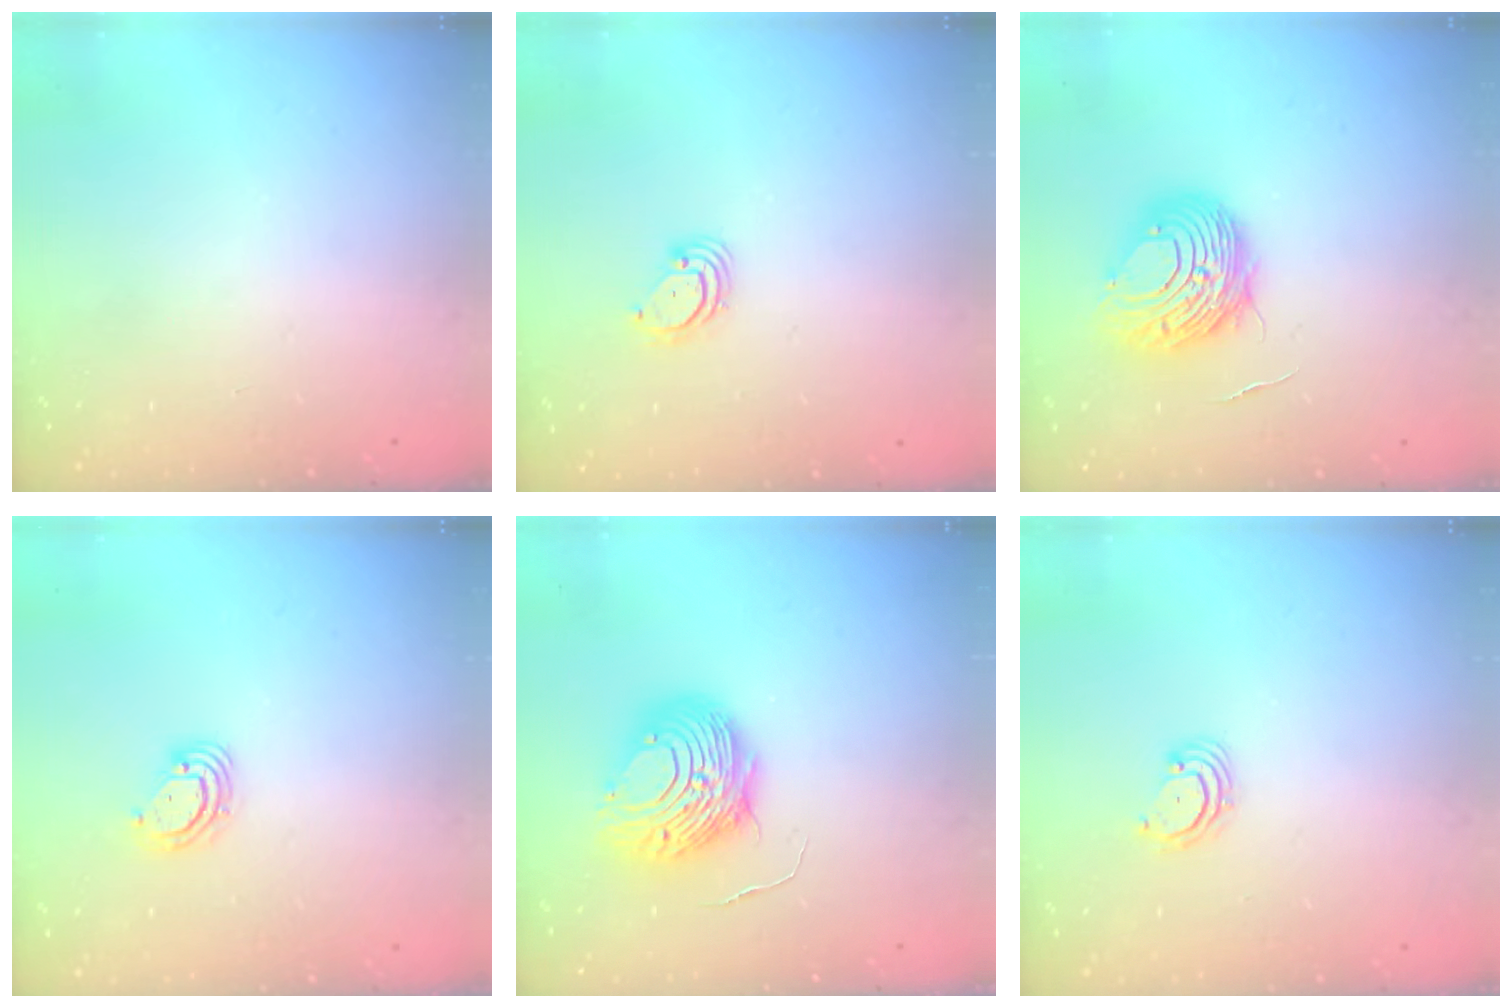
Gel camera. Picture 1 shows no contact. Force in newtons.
{"total": 4.1, "press": 4.0, "slide": 0.3}
{"total": 9.5, "press": 9.5, "slide": 1.0}
{"total": 4.1, "press": 4.1, "slide": 0.4}
{"total": 10.6, "press": 10.6, "slide": 0.9}
{"total": 2.7, "press": 2.7, "slide": 0.3}